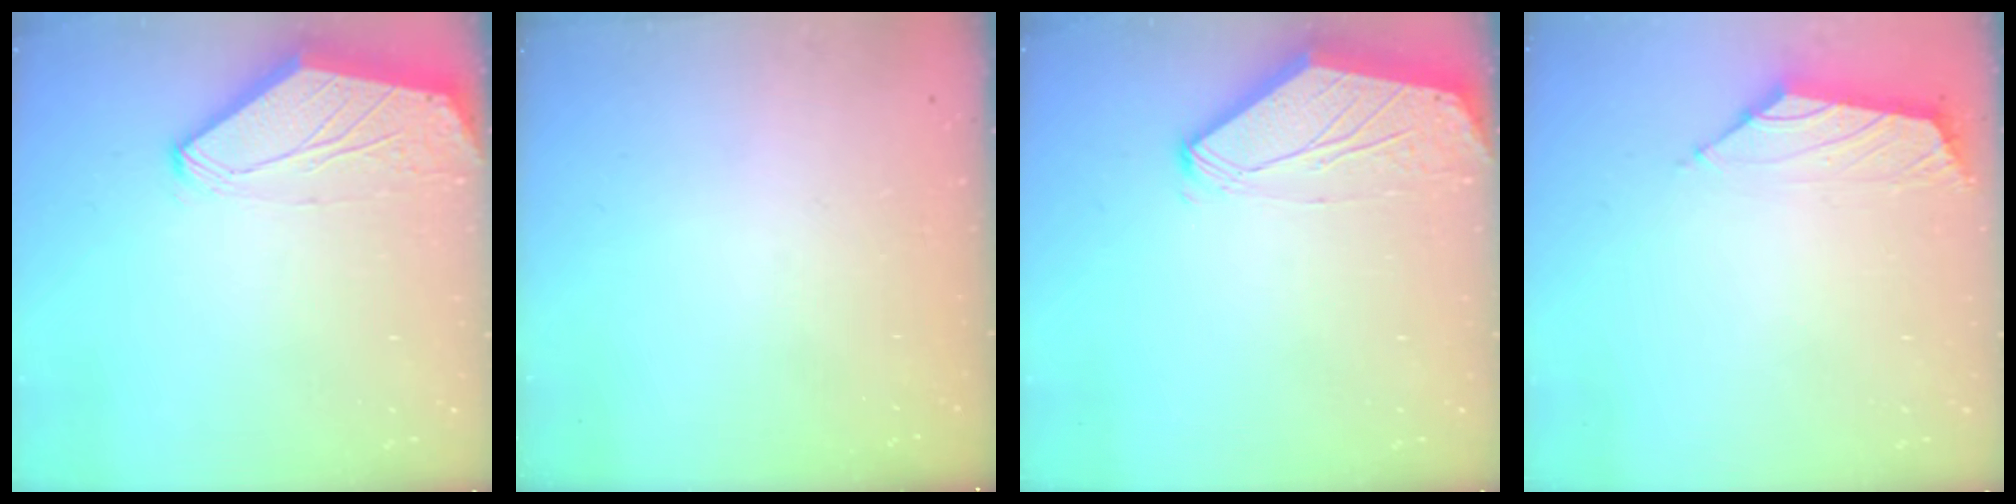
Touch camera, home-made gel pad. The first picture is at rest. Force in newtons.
{"total": 0.0}
{"total": 0.0}
{"total": 1.6, "press": 1.5, "slide": 0.6}